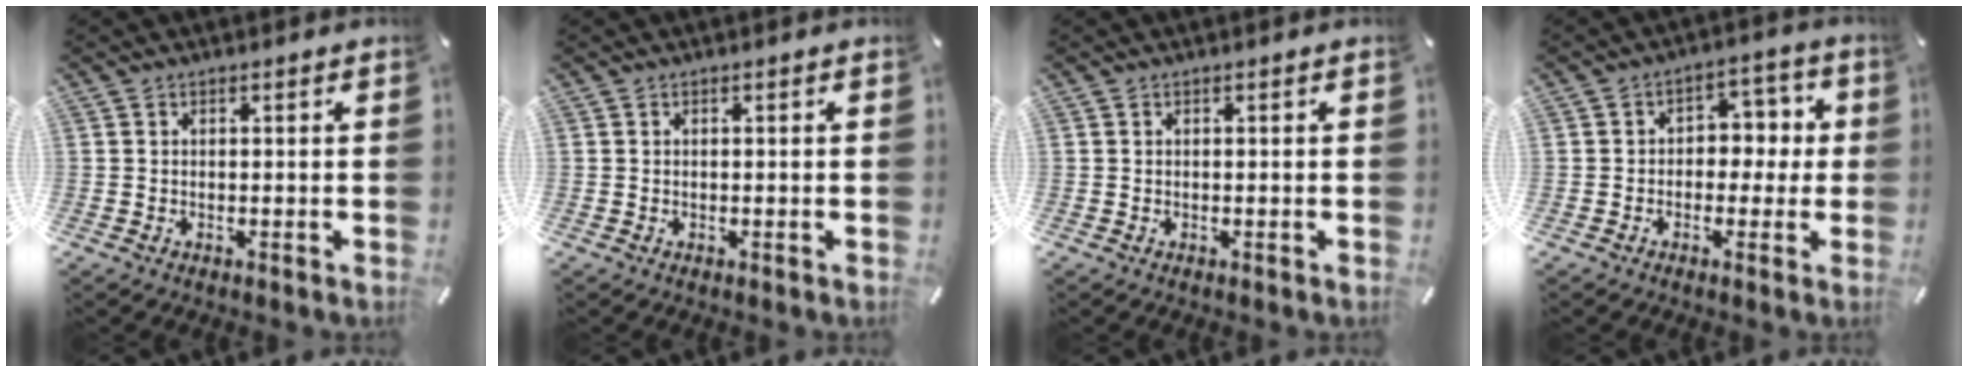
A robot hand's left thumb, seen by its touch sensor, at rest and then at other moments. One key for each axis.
{"total": 0.0}
{"total": 0.0}
{"total": 6.0, "fx": -0.7, "fy": 4.9, "fz": 3.4, "tx": -0.038, "ty": 0.006, "tz": -0.024}